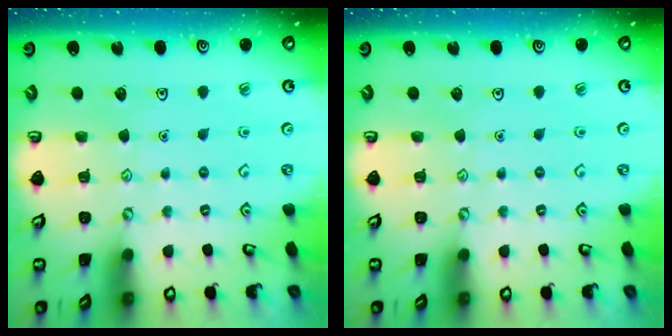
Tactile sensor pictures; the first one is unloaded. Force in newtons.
{"total": 0.0}